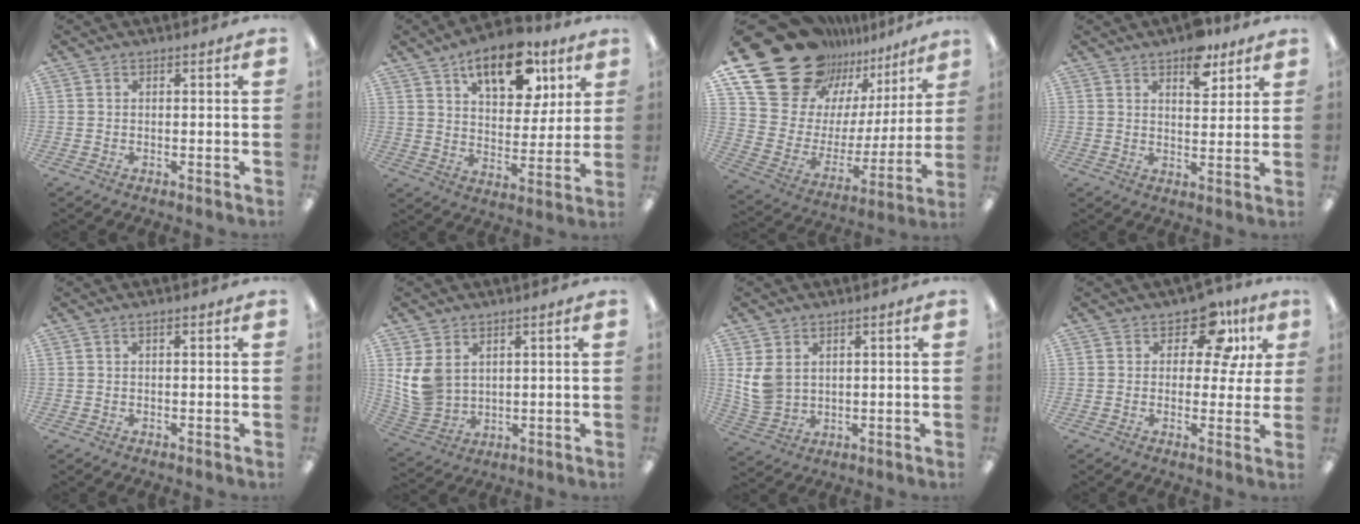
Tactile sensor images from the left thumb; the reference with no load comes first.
{"total": 15.8, "force": [9.2, 8.4, 9.8], "torque": [-0.132, -0.034, 0.155]}
{"total": 25.4, "force": [18.3, 14.6, 9.9], "torque": [-0.178, -0.127, 0.355]}
{"total": 8.4, "force": [5.7, 4.3, 4.5], "torque": [-0.038, -0.030, 0.093]}
{"total": 0.9, "force": [0.5, 0.3, 0.6], "torque": [-0.013, 0.002, 0.008]}
{"total": 9.0, "force": [3.0, 7.2, 4.5], "torque": [-0.114, -0.004, 0.062]}
{"total": 7.0, "force": [2.4, 5.6, 3.4], "torque": [-0.092, 0.001, 0.048]}
{"total": 10.6, "force": [5.7, 6.1, 6.5], "torque": [-0.092, -0.022, 0.098]}